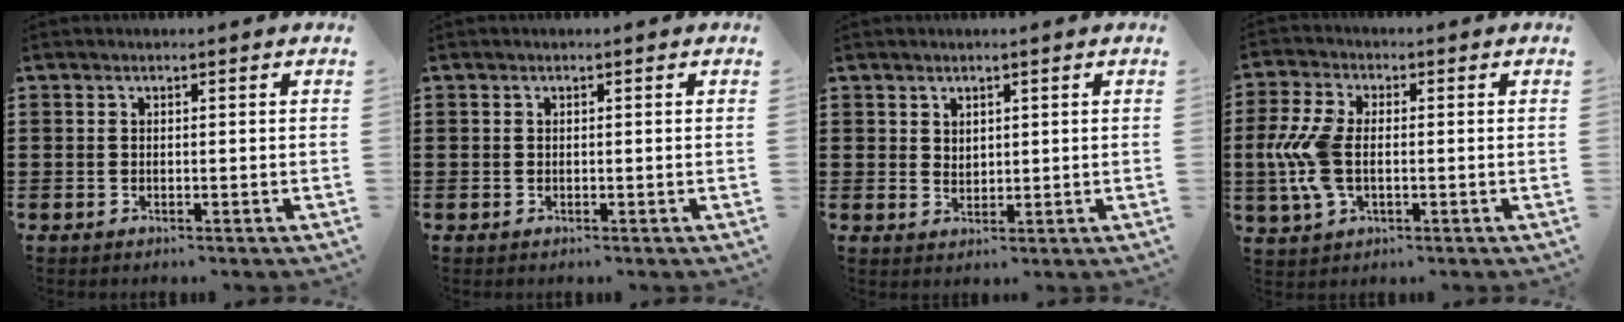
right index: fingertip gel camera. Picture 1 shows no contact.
{"total": 0.0}
{"total": 3.8, "force": [3.1, 2.1, 0.2], "torque": [-0.015, 0.001, 0.061]}
{"total": 8.7, "force": [-0.5, 4.9, 7.2], "torque": [-0.187, -0.004, -0.018]}